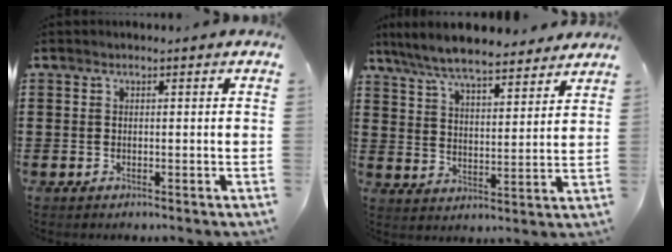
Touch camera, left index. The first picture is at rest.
{"total": 7.7, "force": [7.1, 0.8, 2.9], "torque": [-0.085, -0.033, 0.126]}